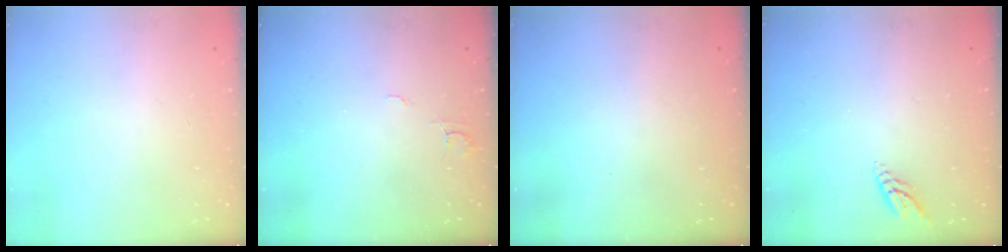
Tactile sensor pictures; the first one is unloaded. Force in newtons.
{"total": 4.6, "press": 4.6, "slide": 0.3}
{"total": 0.0}
{"total": 4.7, "press": 4.7, "slide": 0.5}